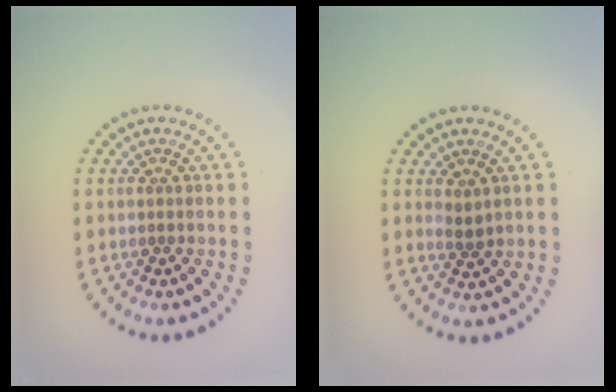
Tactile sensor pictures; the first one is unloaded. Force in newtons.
{"total": 1.2, "press": 0.8, "slide": 0.8}